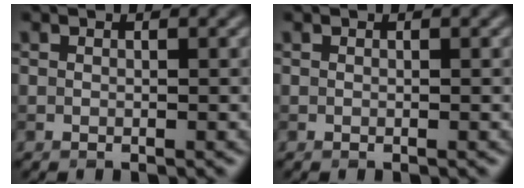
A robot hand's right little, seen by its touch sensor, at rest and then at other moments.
{"total": 0.0}